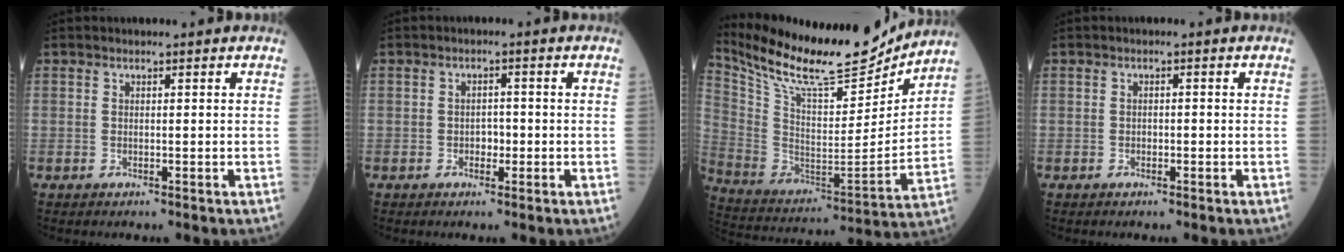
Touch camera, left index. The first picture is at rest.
{"total": 1.7, "force": [-0.7, 1.1, 1.1], "torque": [-0.011, 0.002, -0.013]}
{"total": 21.8, "force": [19.8, 3.8, 8.2], "torque": [-0.172, -0.034, 0.328]}
{"total": 0.5, "force": [-0.4, 0.2, 0.2], "torque": [0.001, -0.001, -0.010]}